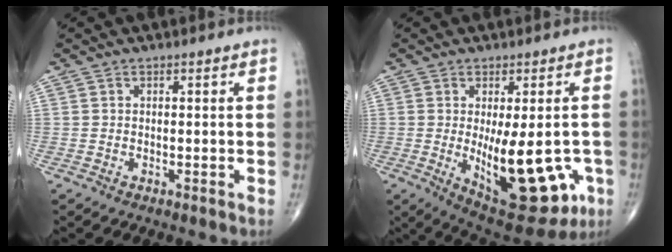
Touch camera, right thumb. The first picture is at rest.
{"total": 17.5, "force": [-3.8, 7.3, 15.4], "torque": [-0.186, -0.024, -0.029]}